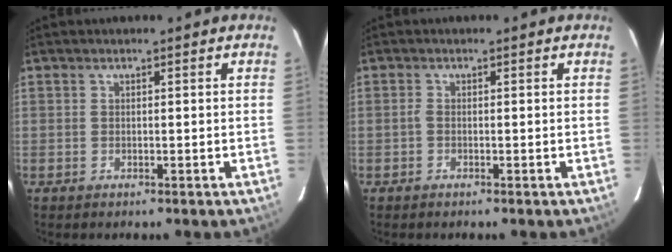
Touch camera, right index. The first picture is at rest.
{"total": 0.6, "force": [-0.2, 0.3, 0.5], "torque": [-0.011, 0.002, -0.007]}